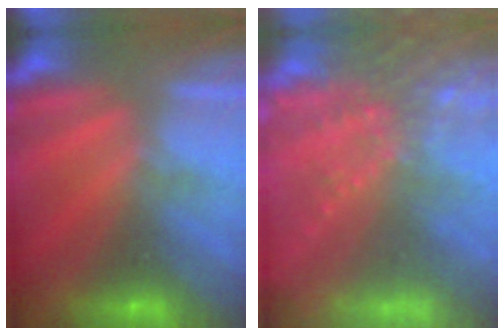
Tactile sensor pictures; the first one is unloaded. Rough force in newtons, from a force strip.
{"total": 6.9}